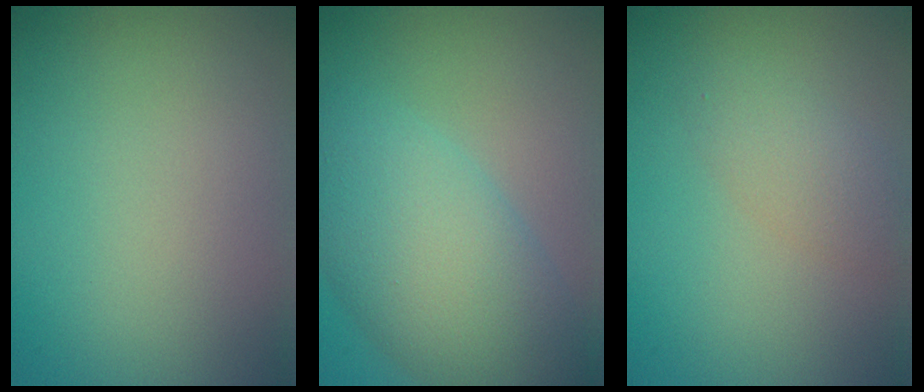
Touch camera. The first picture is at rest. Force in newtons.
{"total": 8.2, "press": 8.2, "slide": 0.3}
{"total": 2.2, "press": 2.2, "slide": 0.2}